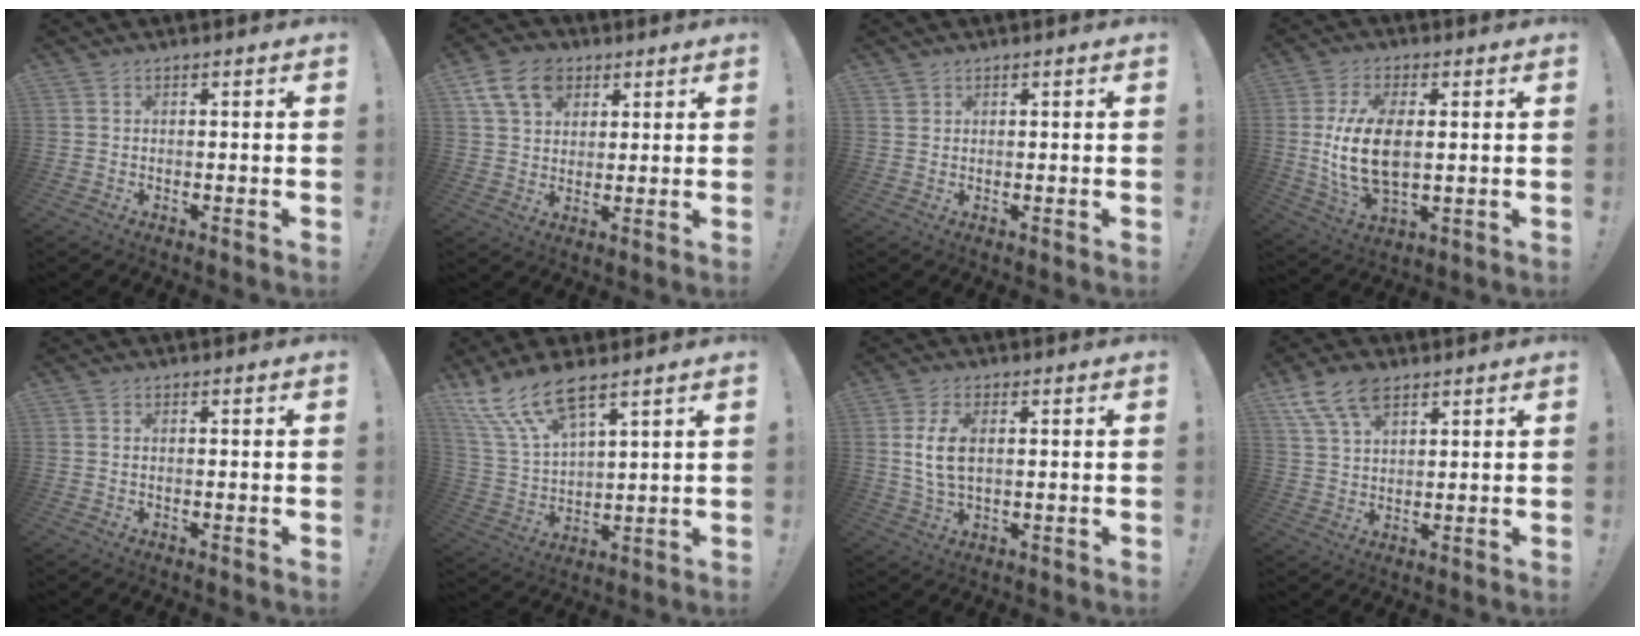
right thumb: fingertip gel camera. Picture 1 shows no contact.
{"total": 11.9, "force": [5.8, 8.6, 5.9], "torque": [-0.094, -0.016, 0.113]}
{"total": 1.2, "force": [0.9, 0.7, 0.3], "torque": [0.001, -0.003, 0.017]}
{"total": 14.9, "force": [0.8, 8.3, 12.3], "torque": [-0.226, -0.011, 0.015]}
{"total": 0.0}
{"total": 14.3, "force": [10.5, 4.8, 8.4], "torque": [-0.176, -0.053, 0.197]}
{"total": 8.1, "force": [1.2, 4.3, 6.7], "torque": [-0.121, -0.007, 0.019]}
{"total": 10.2, "force": [6.3, 5.4, 5.9], "torque": [-0.113, -0.016, 0.121]}